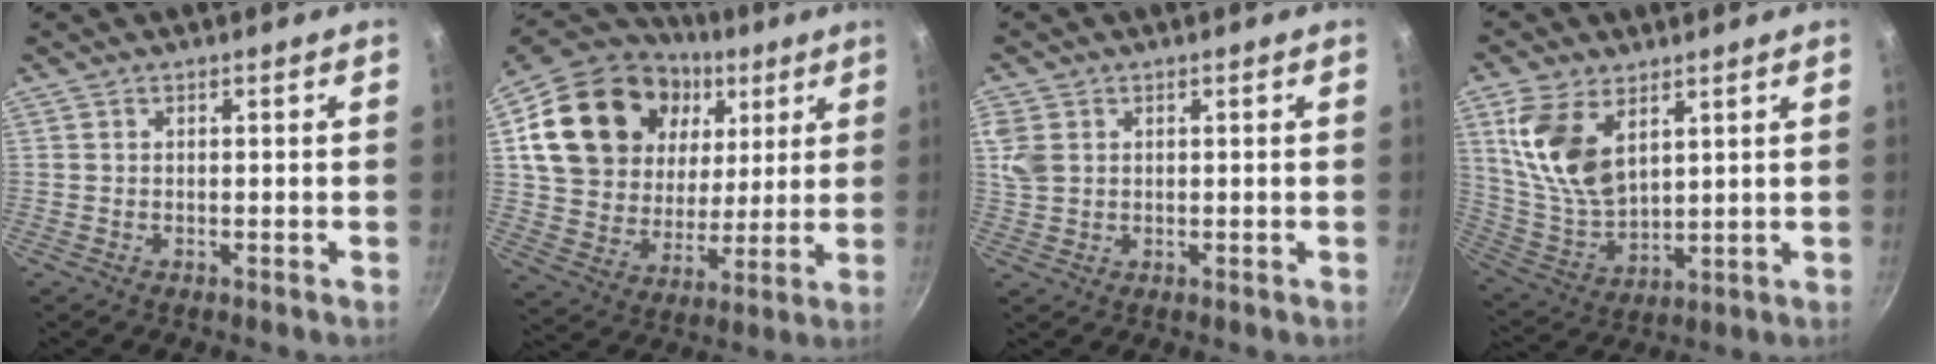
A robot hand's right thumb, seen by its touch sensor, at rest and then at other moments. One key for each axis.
{"total": 27.2, "fx": 10.2, "fy": 19.6, "fz": 15.8, "tx": -0.268, "ty": -0.006, "tz": 0.187}
{"total": 4.7, "fx": 1.4, "fy": 3.6, "fz": 2.7, "tx": -0.051, "ty": -0.001, "tz": 0.028}
{"total": 14.0, "fx": 5.8, "fy": 8.0, "fz": 9.9, "tx": -0.184, "ty": -0.033, "tz": 0.129}